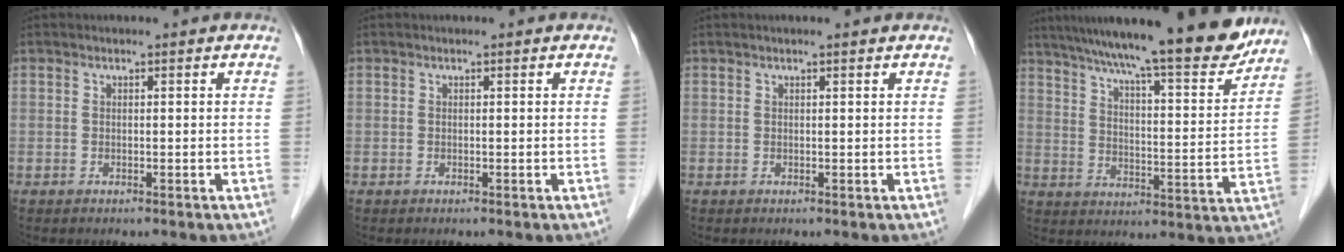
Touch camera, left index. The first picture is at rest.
{"total": 0.0}
{"total": 1.0, "force": [0.8, -0.1, 0.6], "torque": [-0.011, 0.009, 0.016]}
{"total": 21.1, "force": [18.3, 1.3, 10.5], "torque": [-0.167, -0.015, 0.259]}